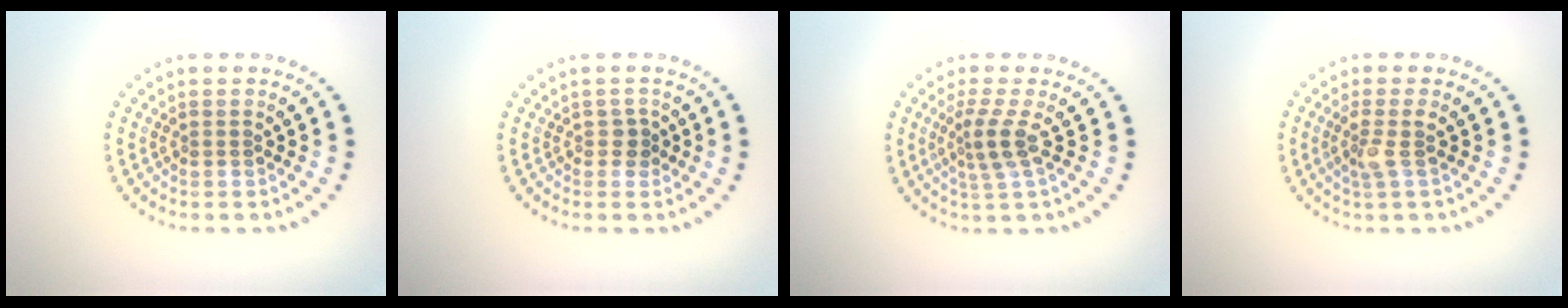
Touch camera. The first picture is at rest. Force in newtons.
{"total": 1.0, "press": 0.9, "slide": 0.5}
{"total": 2.6, "press": 1.8, "slide": 1.8}
{"total": 1.8, "press": 1.5, "slide": 1.1}